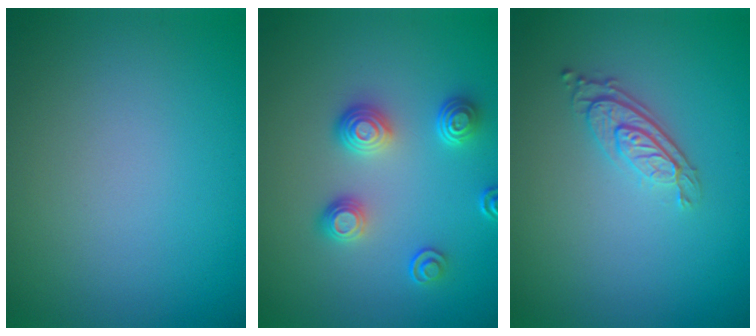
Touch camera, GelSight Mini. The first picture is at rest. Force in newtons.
{"total": 3.5, "press": 2.8, "slide": 2.2}
{"total": 3.0, "press": 2.2, "slide": 2.0}